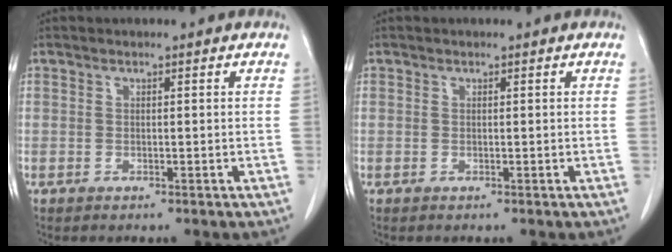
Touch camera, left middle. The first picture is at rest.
{"total": 0.0}